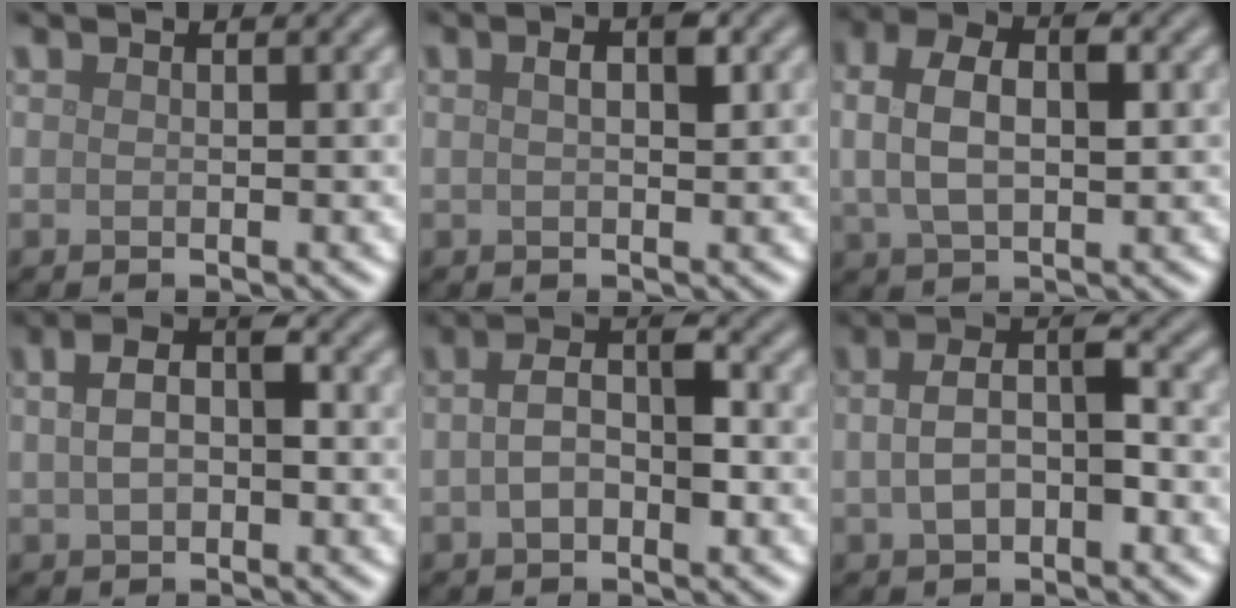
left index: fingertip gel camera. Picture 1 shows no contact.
{"total": 2.1, "force": [0.6, 0.7, 1.9], "torque": [-0.032, 0.005, 0.007]}
{"total": 5.7, "force": [1.0, 3.1, 4.6], "torque": [-0.089, 0.008, 0.013]}
{"total": 4.4, "force": [0.6, 2.6, 3.5], "torque": [-0.072, 0.012, 0.009]}
{"total": 4.3, "force": [-0.4, 2.1, 3.7], "torque": [-0.069, 0.008, -0.013]}
{"total": 4.8, "force": [-0.5, 2.5, 4.1], "torque": [-0.080, 0.006, -0.011]}